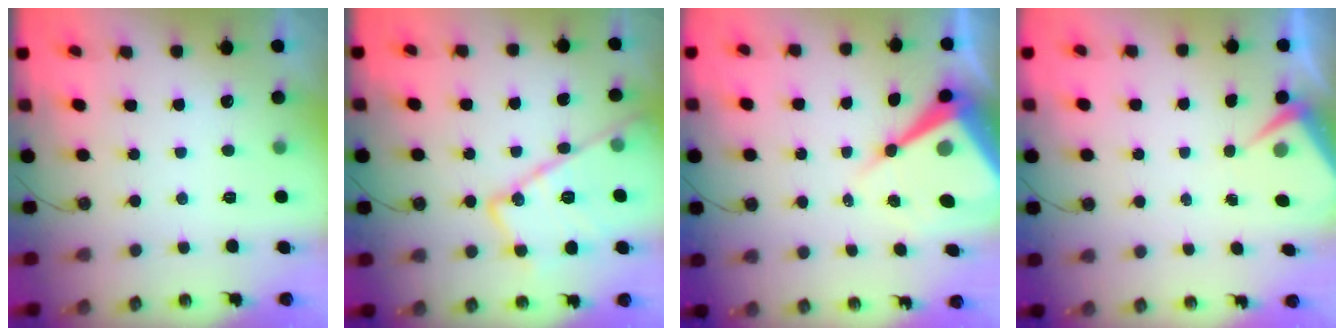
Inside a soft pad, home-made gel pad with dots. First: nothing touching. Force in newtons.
{"total": 18.9, "press": 18.9, "slide": 0.9}
{"total": 15.0, "press": 15.0, "slide": 1.3}
{"total": 4.0, "press": 4.0, "slide": 0.5}